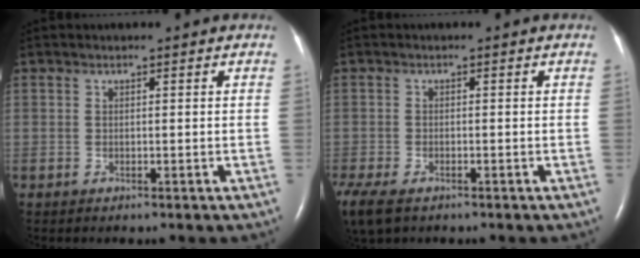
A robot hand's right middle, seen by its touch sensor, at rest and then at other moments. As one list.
[{"total": 10.9, "force": [-6.8, 5.9, 6.1], "torque": [-0.177, -0.020, -0.103]}]